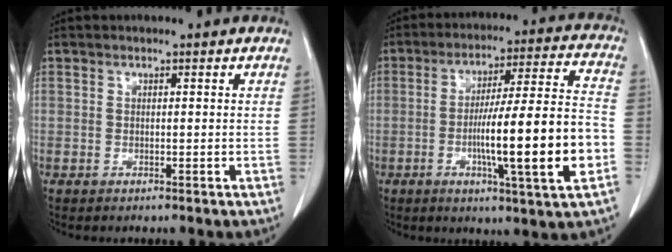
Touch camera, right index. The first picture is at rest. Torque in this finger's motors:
{"motor_torque": [2.14, 0.00, 1.05, 0.18]}